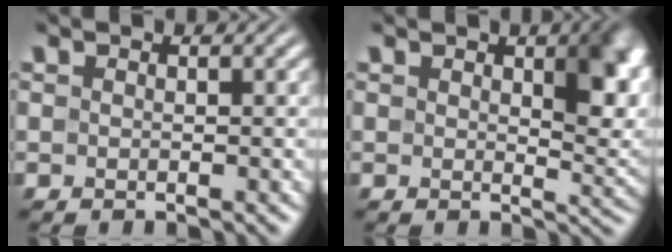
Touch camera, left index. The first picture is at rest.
{"total": 5.9, "force": [1.8, 2.3, 5.1], "torque": [-0.061, -0.004, 0.034]}